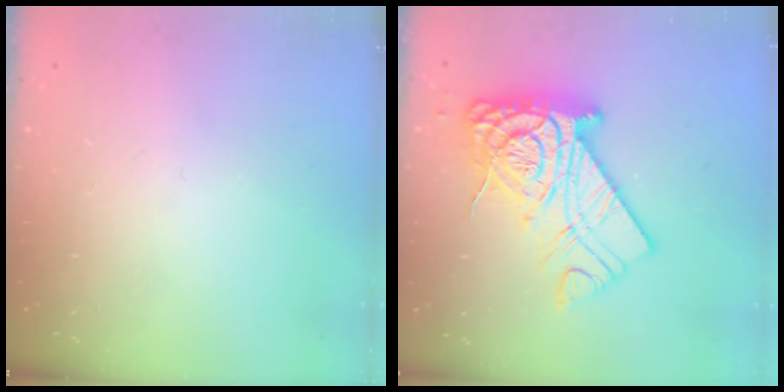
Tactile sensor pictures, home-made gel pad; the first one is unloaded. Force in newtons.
{"total": 18.8, "press": 18.7, "slide": 1.5}